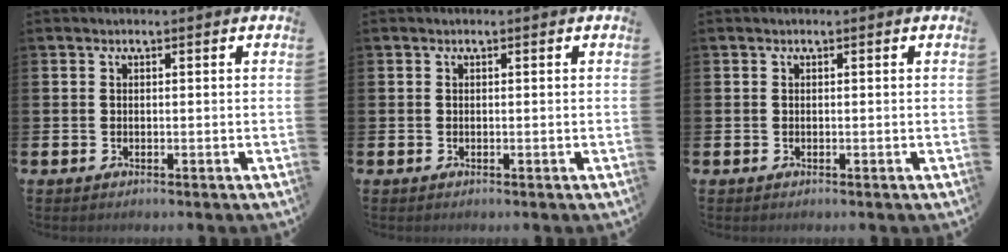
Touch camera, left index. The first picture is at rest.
{"total": 0.0}
{"total": 0.0}